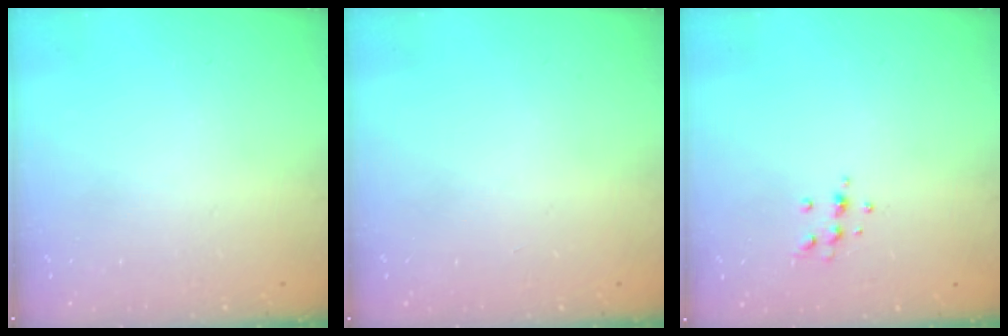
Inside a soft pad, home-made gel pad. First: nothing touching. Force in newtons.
{"total": 0.0}
{"total": 6.2, "press": 6.1, "slide": 0.8}